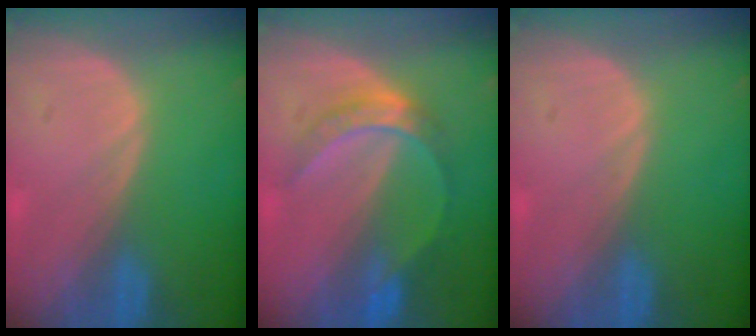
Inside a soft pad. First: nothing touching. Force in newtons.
{"total": 5.4, "press": 5.3, "slide": 0.6}
{"total": 0.0}